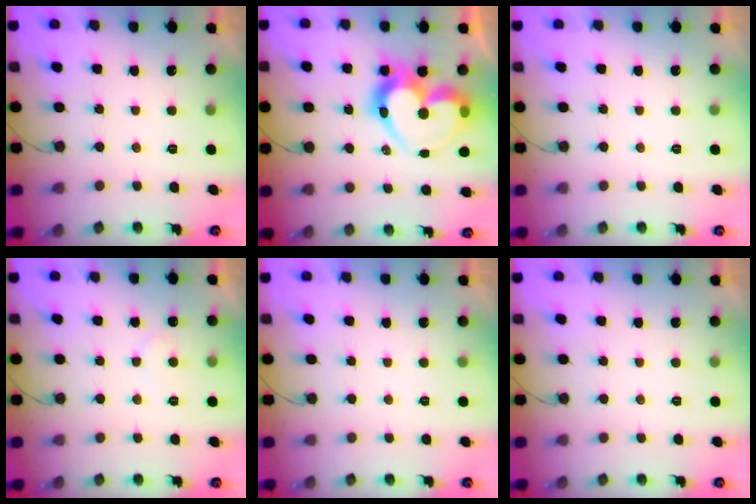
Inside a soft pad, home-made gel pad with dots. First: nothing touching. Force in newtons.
{"total": 17.7, "press": 17.6, "slide": 1.9}
{"total": 0.0}
{"total": 5.9, "press": 5.9, "slide": 0.3}
{"total": 1.7, "press": 1.7, "slide": 0.0}
{"total": 1.7, "press": 1.7, "slide": 0.0}